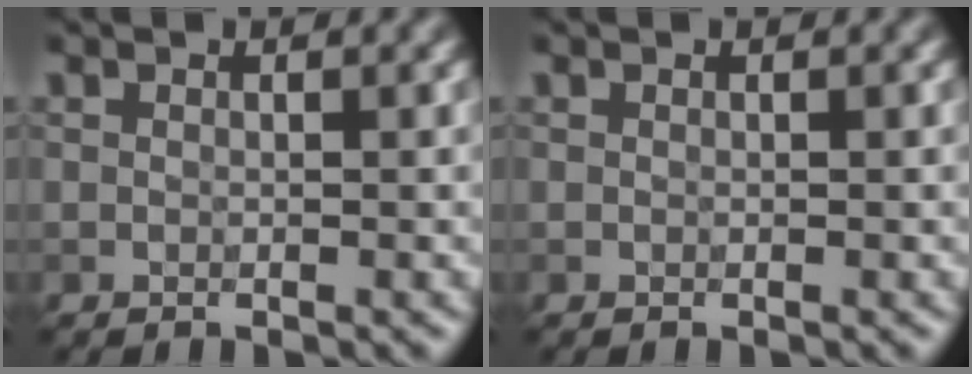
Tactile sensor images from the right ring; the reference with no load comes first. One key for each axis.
{"total": 0.0}